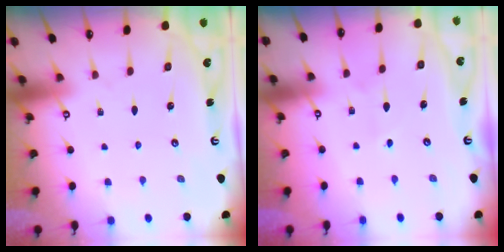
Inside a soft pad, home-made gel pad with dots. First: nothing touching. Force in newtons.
{"total": 4.4, "press": 4.3, "slide": 0.6}